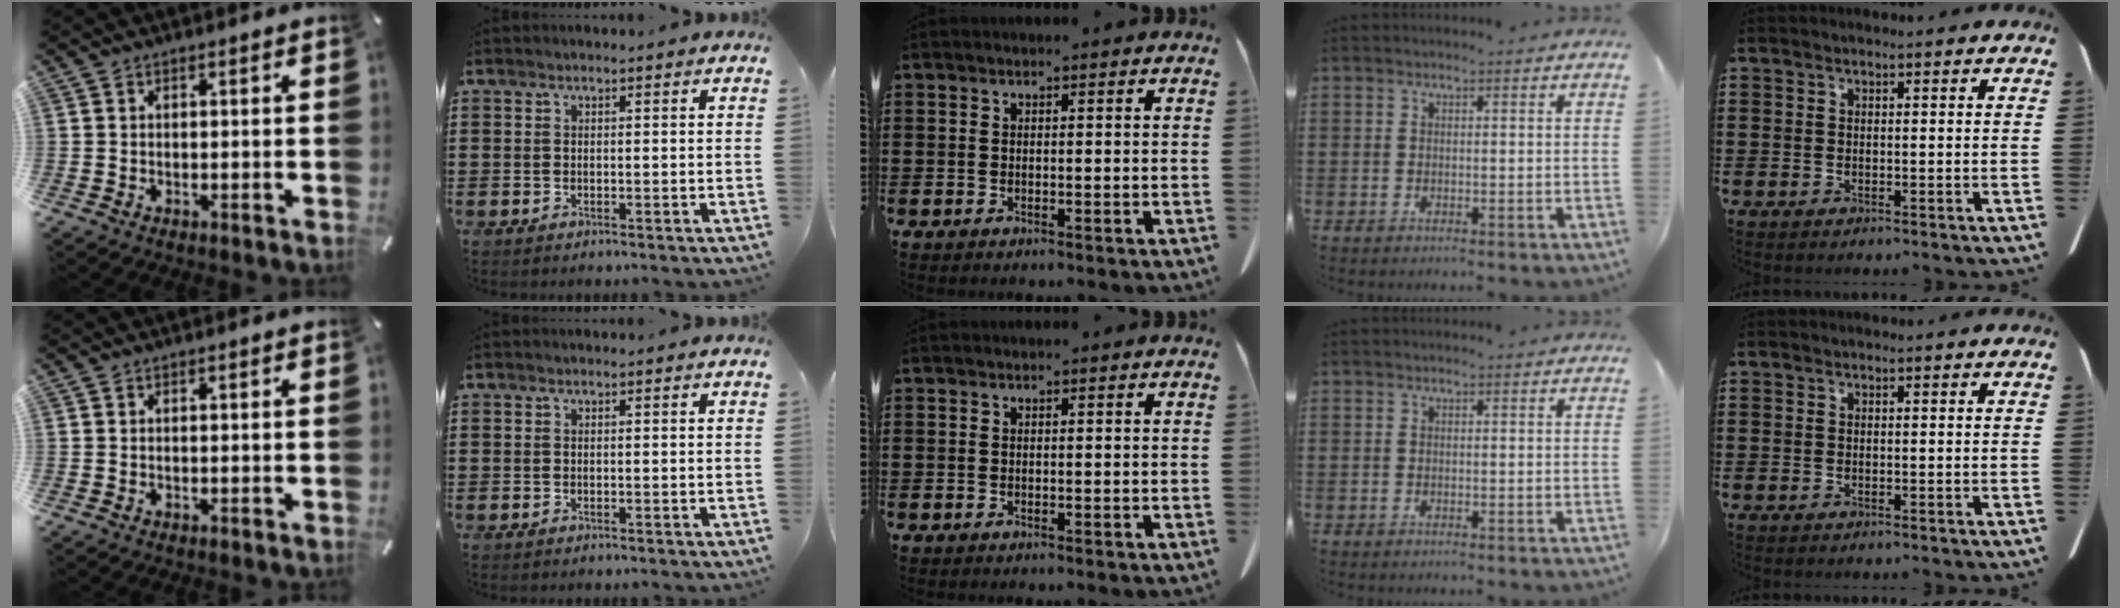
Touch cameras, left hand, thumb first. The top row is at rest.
{}